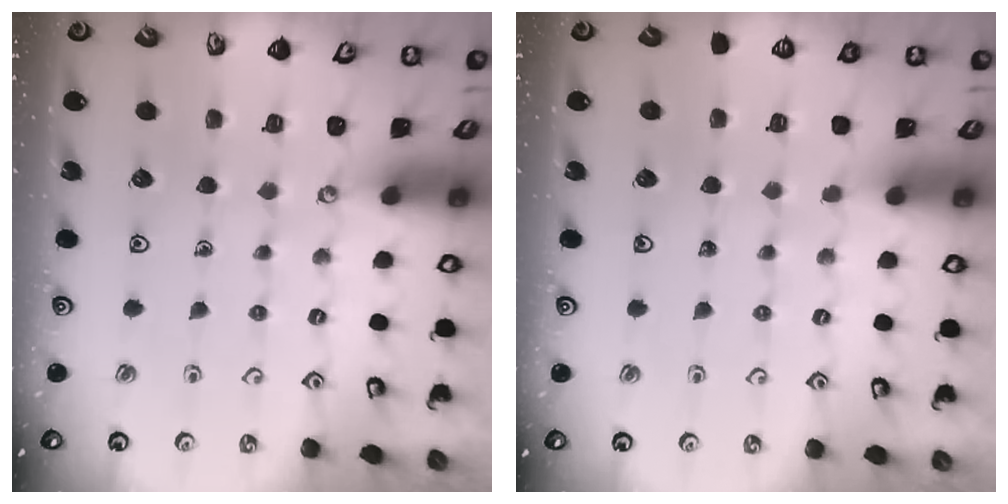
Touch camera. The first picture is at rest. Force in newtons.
{"total": 0.0}